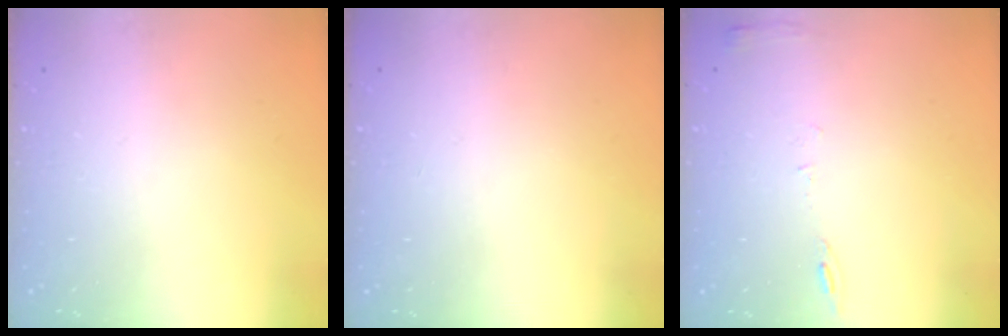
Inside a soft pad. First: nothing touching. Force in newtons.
{"total": 0.0}
{"total": 6.0, "press": 6.0, "slide": 0.6}